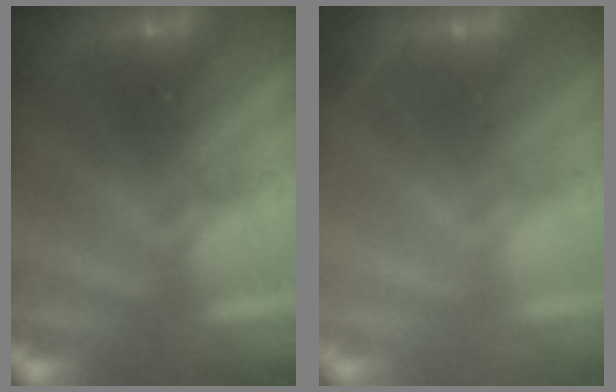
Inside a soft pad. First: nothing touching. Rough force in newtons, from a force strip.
{"total": 2.0}